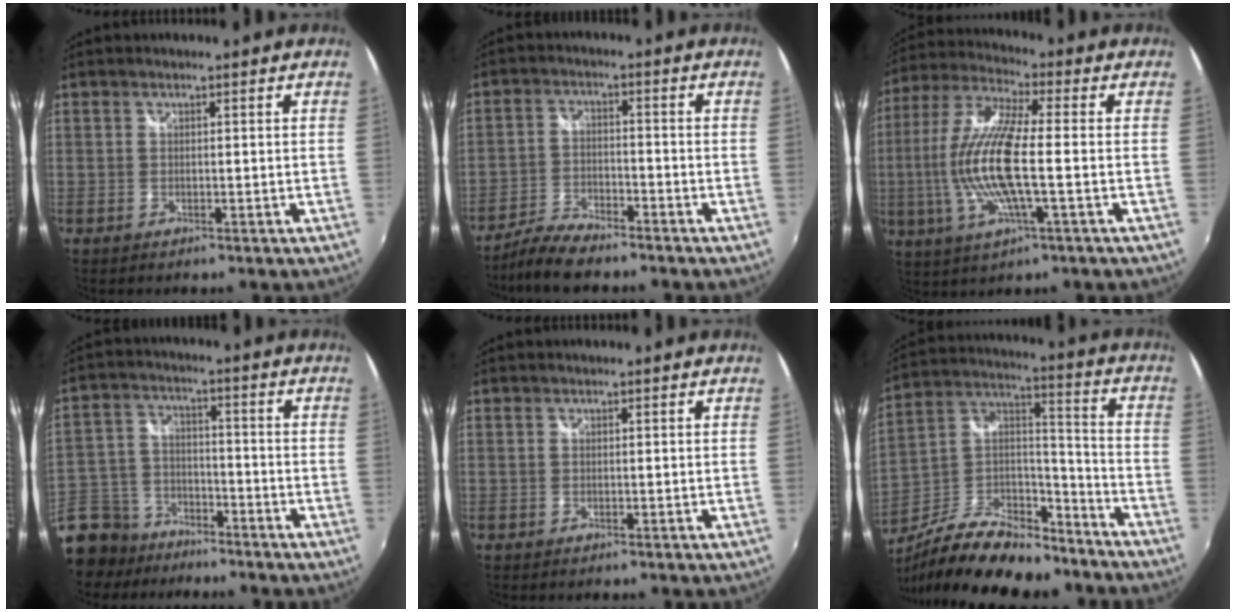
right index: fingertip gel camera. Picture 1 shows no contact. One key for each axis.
{"total": 7.1, "fx": -6.2, "fy": 1.7, "fz": 3.0, "tx": -0.076, "ty": -0.006, "tz": -0.118}
{"total": 15.5, "fx": -1.9, "fy": 2.9, "fz": 15.1, "tx": -0.297, "ty": -0.005, "tz": -0.038}
{"total": 16.7, "fx": -12.0, "fy": 10.0, "fz": 5.9, "tx": -0.178, "ty": 0.004, "tz": -0.207}
{"total": 0.0}
{"total": 21.4, "fx": -15.6, "fy": 8.8, "fz": 11.9, "tx": -0.239, "ty": 0.011, "tz": -0.252}